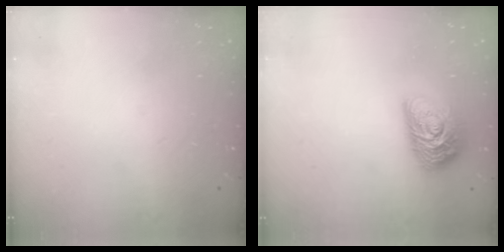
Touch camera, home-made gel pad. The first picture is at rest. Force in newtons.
{"total": 14.0, "press": 14.0, "slide": 0.8}